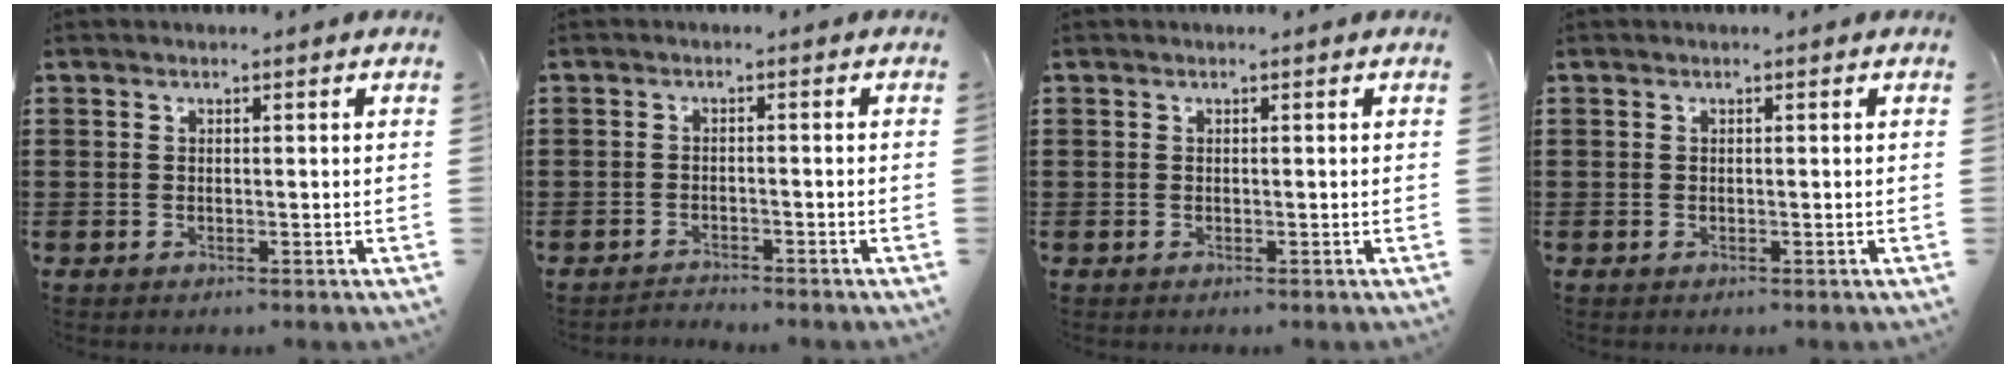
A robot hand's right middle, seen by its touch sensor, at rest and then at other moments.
{"total": 1.5, "force": [-1.5, 0.1, 0.0], "torque": [-0.005, 0.002, -0.032]}
{"total": 0.0}
{"total": 0.0}